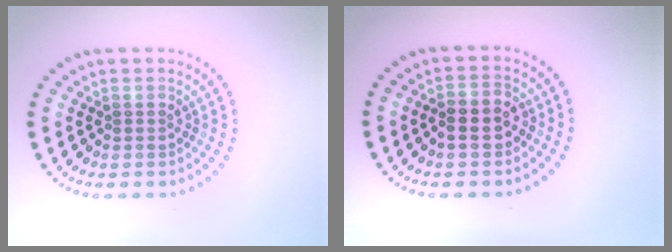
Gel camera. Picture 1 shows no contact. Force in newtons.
{"total": 2.6, "press": 2.5, "slide": 0.8}